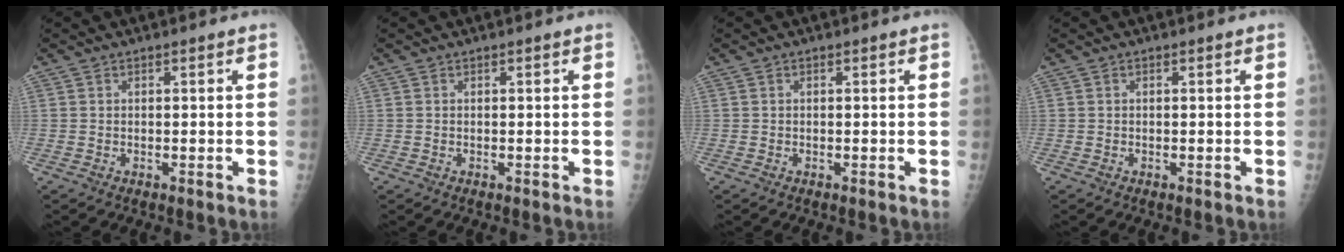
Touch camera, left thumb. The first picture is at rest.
{"total": 0.0}
{"total": 0.0}
{"total": 0.0}